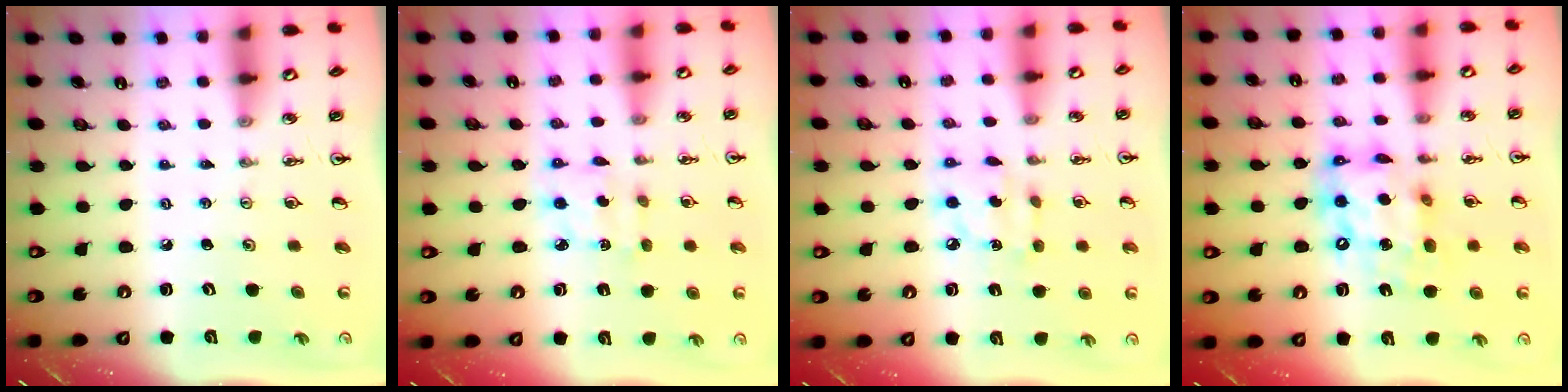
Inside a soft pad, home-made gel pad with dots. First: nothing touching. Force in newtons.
{"total": 2.9, "press": 2.9, "slide": 0.1}
{"total": 6.5, "press": 6.5, "slide": 0.3}
{"total": 13.9, "press": 13.8, "slide": 1.2}